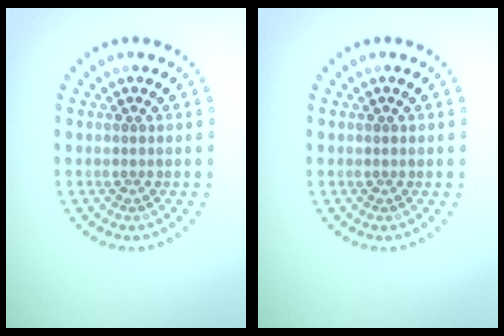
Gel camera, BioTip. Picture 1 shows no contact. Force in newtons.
{"total": 0.0}